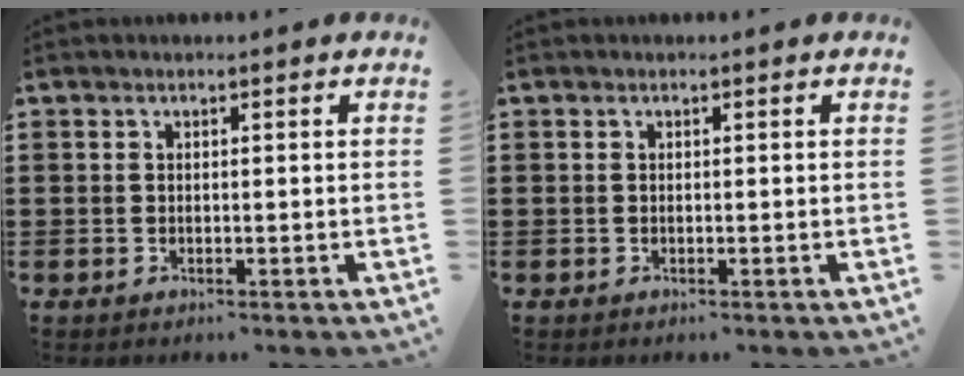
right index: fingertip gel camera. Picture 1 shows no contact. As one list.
[{"total": 0.0}]